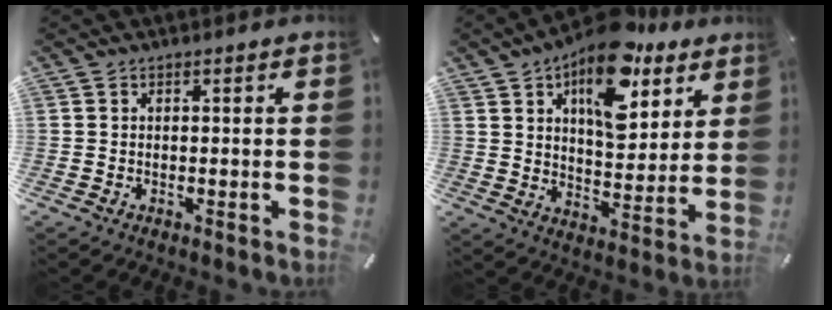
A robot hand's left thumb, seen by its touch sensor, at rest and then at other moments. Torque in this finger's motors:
{"motor_torque": [2.47, 2.54, 1.70, -1.07, 0.24]}